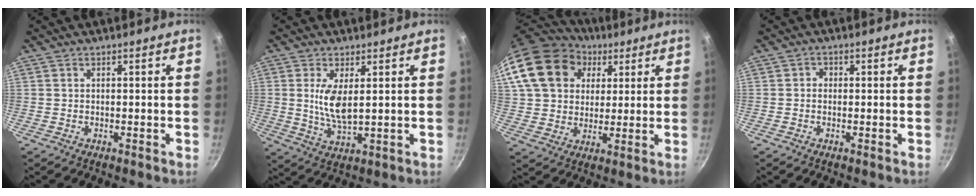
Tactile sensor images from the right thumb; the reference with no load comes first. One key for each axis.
{"total": 7.1, "fx": 1.5, "fy": 2.7, "fz": 6.4, "tx": -0.122, "ty": -0.019, "tz": 0.034}
{"total": 20.7, "fx": 7.2, "fy": 15.9, "fz": 11.1, "tx": -0.195, "ty": 0.015, "tz": 0.126}
{"total": 1.2, "fx": -0.1, "fy": 1.1, "fz": 0.5, "tx": -0.005, "ty": 0.004, "tz": -0.005}